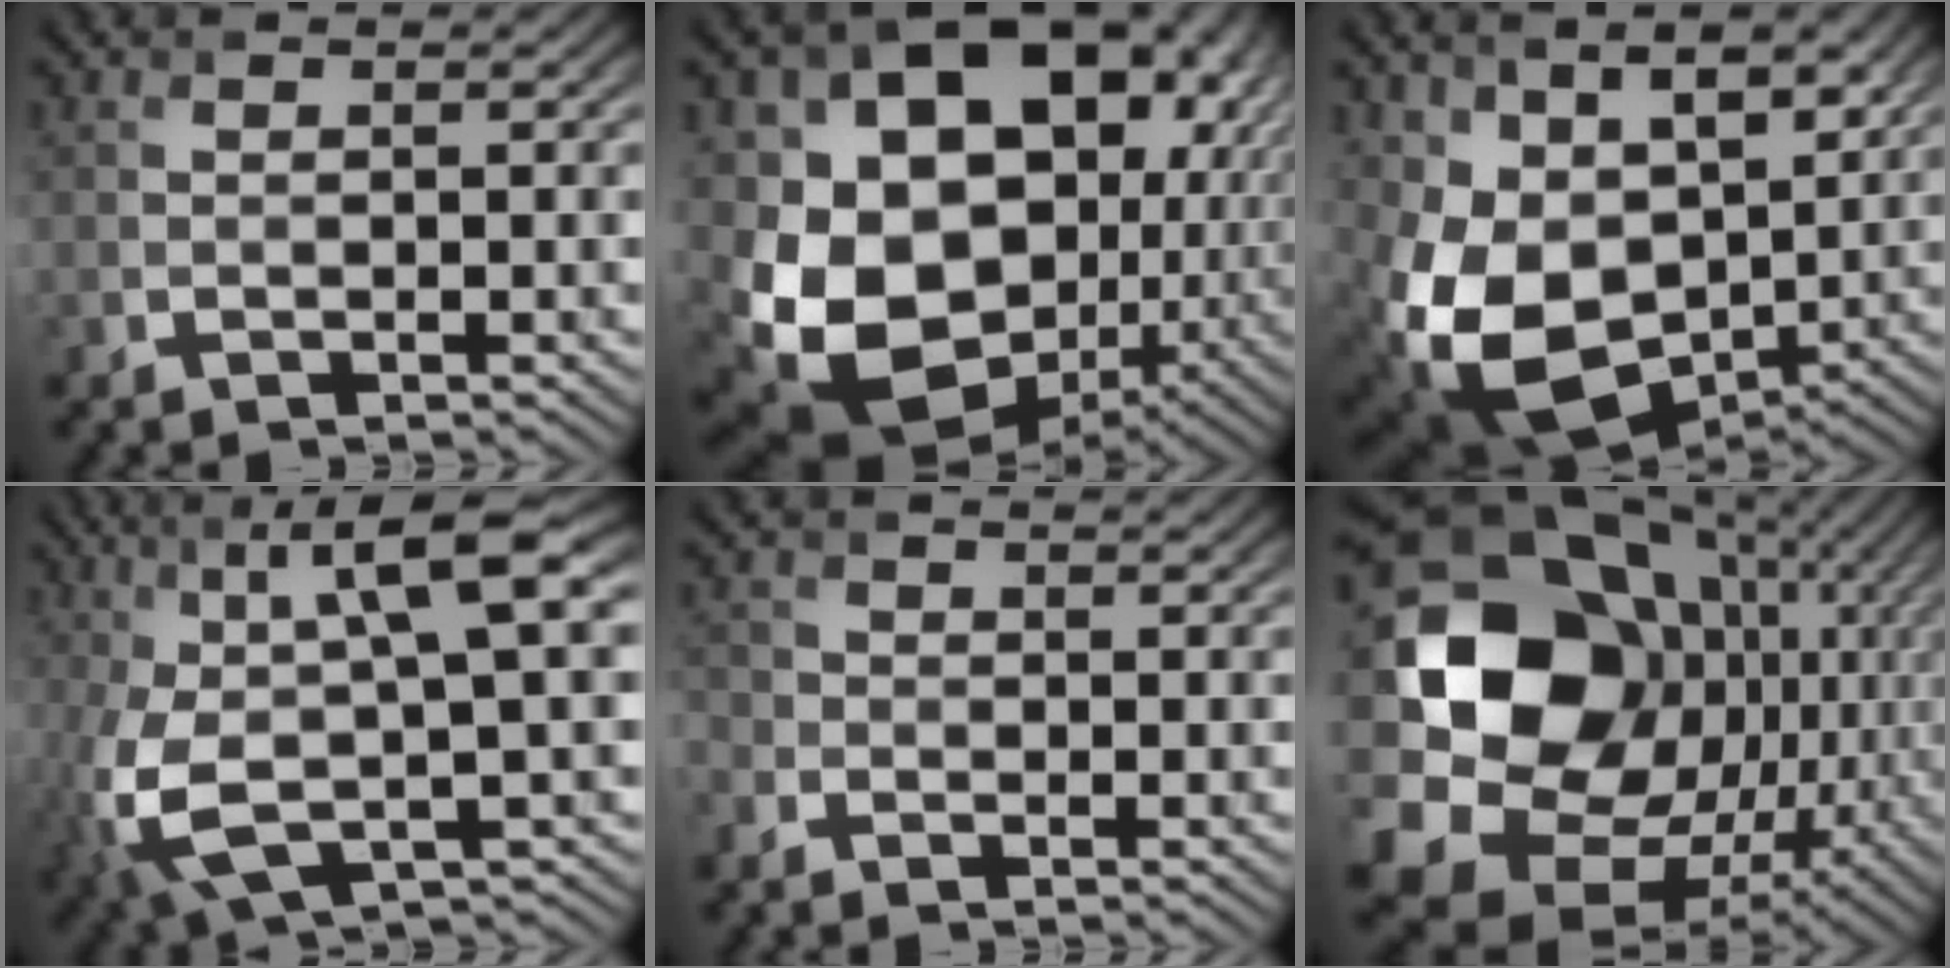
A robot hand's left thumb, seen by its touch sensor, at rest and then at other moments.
{"total": 20.3, "force": [-0.2, 15.1, 13.5], "torque": [-0.267, -0.051, 0.036]}
{"total": 14.2, "force": [0.5, 9.8, 10.2], "torque": [-0.228, -0.037, 0.016]}
{"total": 14.2, "force": [0.2, 4.9, 13.3], "torque": [-0.282, -0.006, 0.010]}
{"total": 2.0, "force": [-1.4, 1.4, 0.4], "torque": [-0.013, -0.003, -0.038]}
{"total": 21.5, "force": [1.0, 17.2, 12.9], "torque": [-0.306, -0.043, 0.059]}